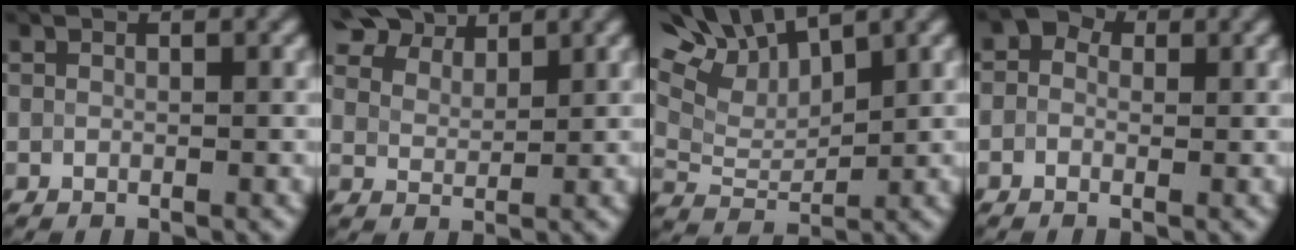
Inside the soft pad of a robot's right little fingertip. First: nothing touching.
{"total": 3.9, "force": [3.2, 1.5, 1.8], "torque": [-0.054, -0.017, 0.058]}
{"total": 9.1, "force": [5.9, 3.7, 5.9], "torque": [-0.133, 0.028, 0.080]}
{"total": 3.0, "force": [0.3, 2.9, 0.9], "torque": [-0.025, 0.026, -0.028]}